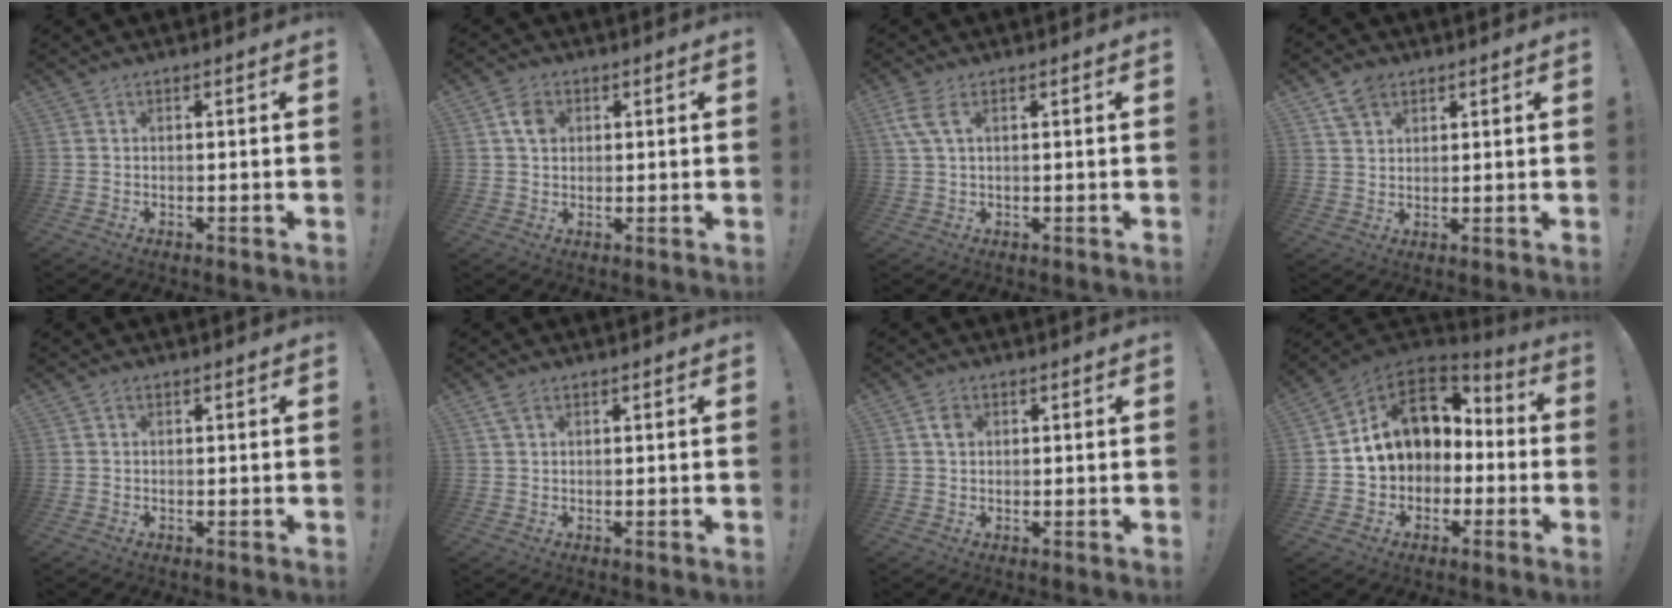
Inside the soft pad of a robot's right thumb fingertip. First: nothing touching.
{"total": 5.2, "force": [1.6, 4.2, 2.7], "torque": [-0.036, 0.004, 0.030]}
{"total": 5.2, "force": [2.1, 2.2, 4.2], "torque": [-0.091, 0.002, 0.039]}
{"total": 6.2, "force": [4.1, 4.1, 2.1], "torque": [-0.030, -0.016, 0.079]}
{"total": 0.6, "force": [0.4, 0.3, 0.2], "torque": [0.003, -0.001, 0.005]}
{"total": 2.2, "force": [1.1, 1.2, 1.6], "torque": [-0.032, 0.003, 0.021]}
{"total": 3.0, "force": [0.9, 2.4, 1.5], "torque": [-0.009, -0.004, 0.013]}
{"total": 13.2, "force": [3.8, 10.5, 7.0], "torque": [-0.104, -0.014, 0.080]}